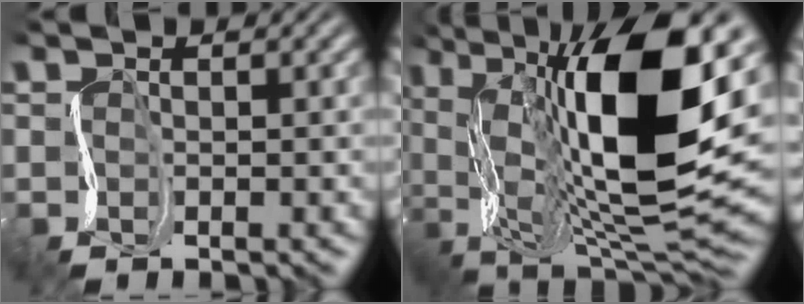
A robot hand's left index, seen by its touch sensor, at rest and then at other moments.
{"total": 14.8, "force": [3.7, 5.8, 13.1], "torque": [-0.222, 0.006, 0.056]}